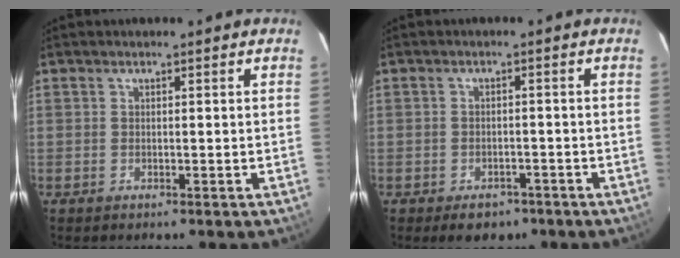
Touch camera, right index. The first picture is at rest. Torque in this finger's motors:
{"motor_torque": [-0.01, -0.06, -0.12, -0.06]}